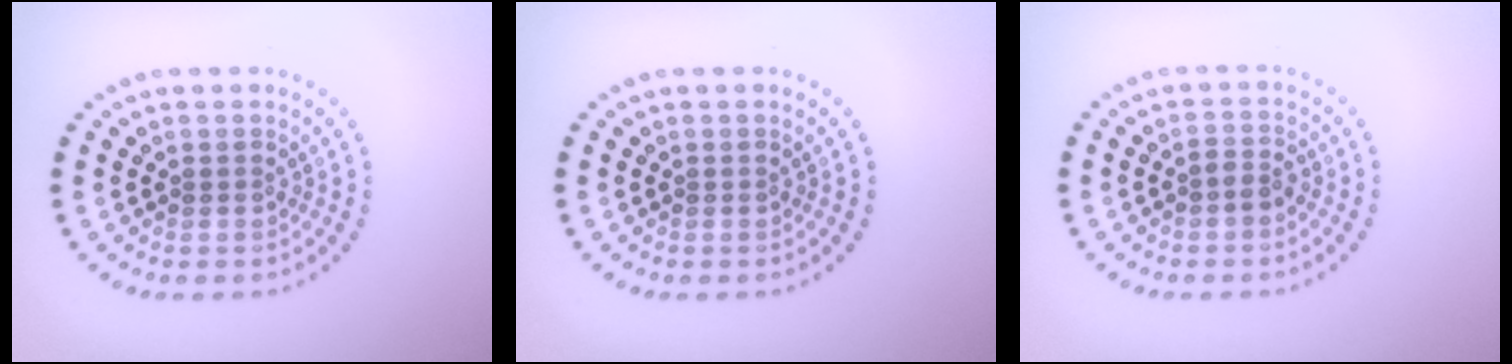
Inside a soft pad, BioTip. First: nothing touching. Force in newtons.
{"total": 0.0}
{"total": 1.5, "press": 1.4, "slide": 0.6}